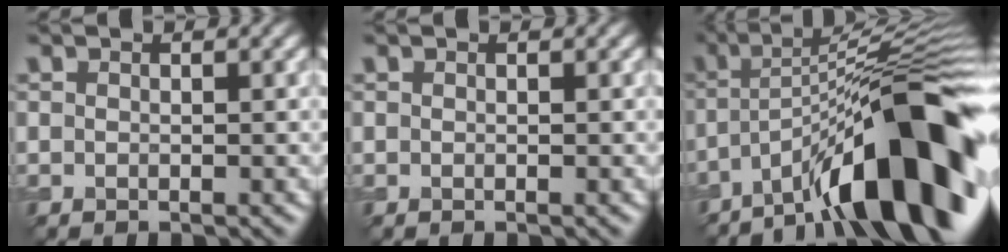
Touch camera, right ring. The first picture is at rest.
{"total": 0.0}
{"total": 14.9, "force": [-7.7, 3.5, 12.3], "torque": [-0.183, 0.018, -0.129]}